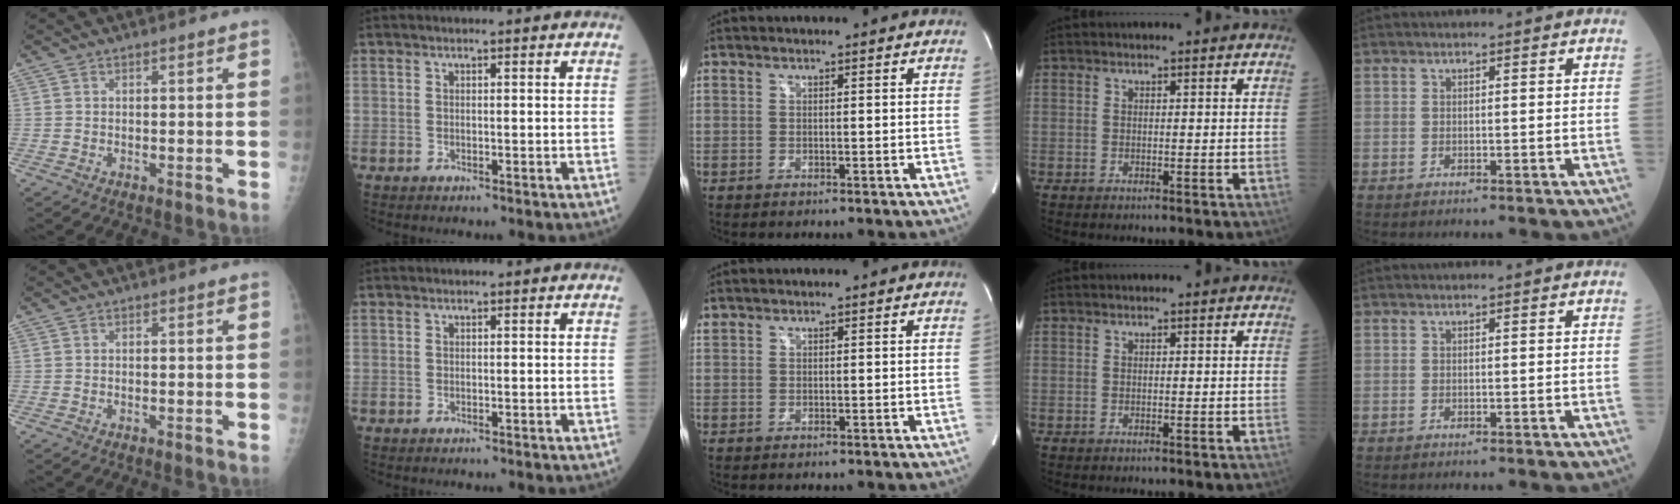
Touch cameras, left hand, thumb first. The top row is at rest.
{"middle": {"total": 0.6, "force": [0.5, 0.3, 0.0], "torque": [-0.007, 0.015, 0.014]}}